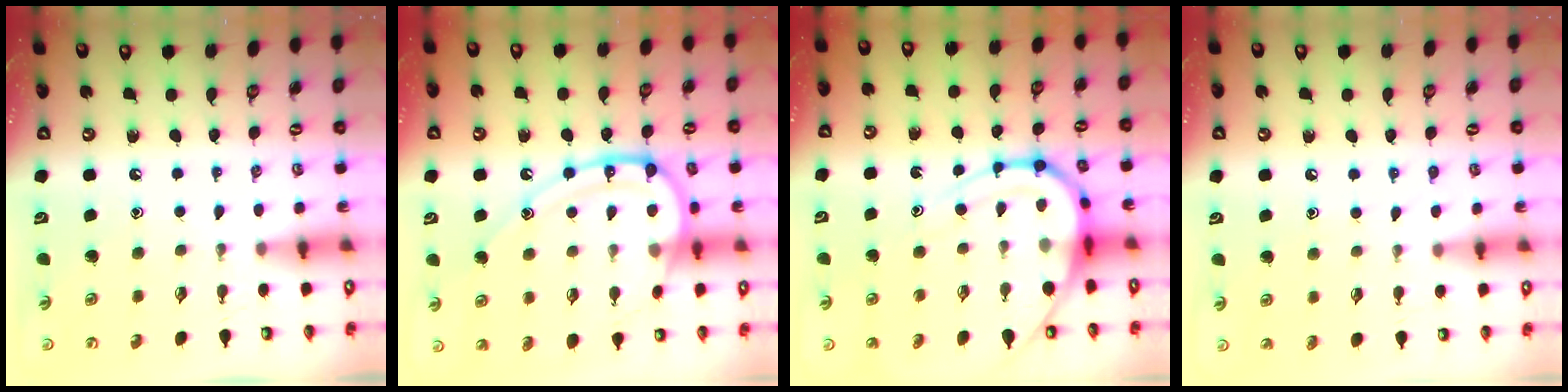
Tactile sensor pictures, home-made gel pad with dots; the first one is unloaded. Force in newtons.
{"total": 16.2, "press": 16.1, "slide": 1.5}
{"total": 12.8, "press": 12.8, "slide": 1.3}
{"total": 6.6, "press": 6.6, "slide": 0.6}